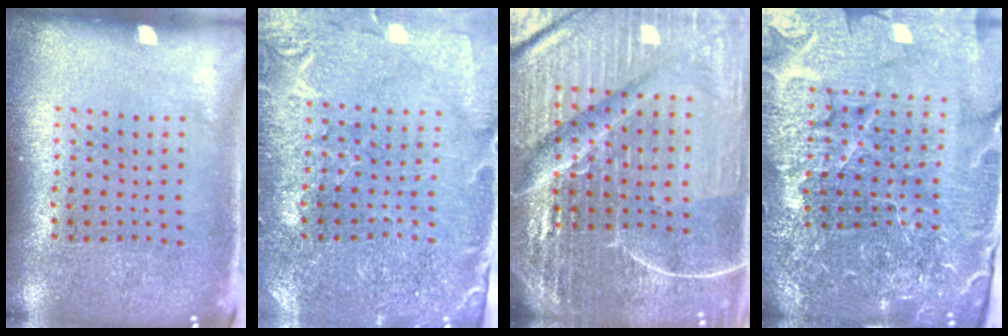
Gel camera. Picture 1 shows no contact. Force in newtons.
{"total": 0.5, "press": 0.5, "slide": 0.2}
{"total": 7.1, "press": 6.2, "slide": 3.5}
{"total": 5.6, "press": 5.2, "slide": 2.1}